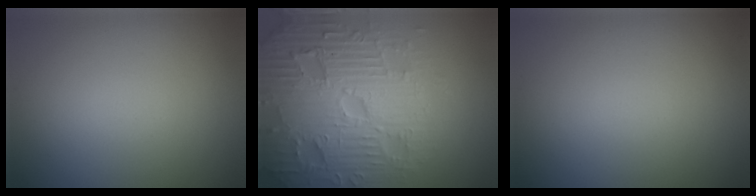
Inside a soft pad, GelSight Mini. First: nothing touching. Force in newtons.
{"total": 7.9, "press": 7.7, "slide": 1.8}
{"total": 0.0}